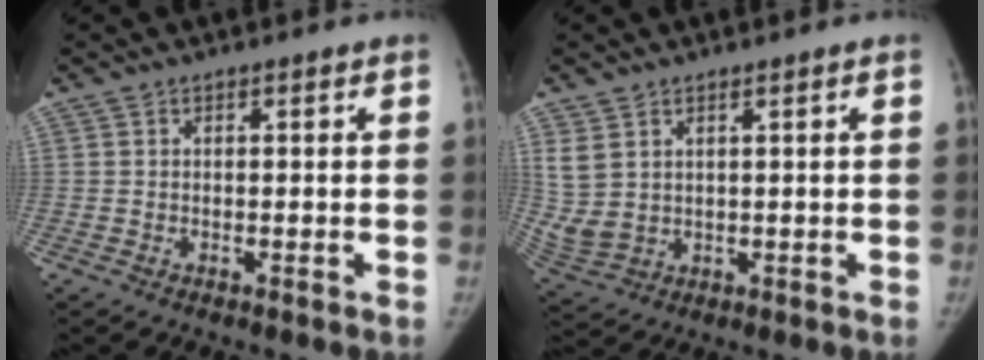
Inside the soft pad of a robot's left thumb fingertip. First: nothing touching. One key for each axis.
{"total": 6.2, "fx": 2.5, "fy": 4.2, "fz": 3.8, "tx": -0.083, "ty": -0.011, "tz": 0.066}